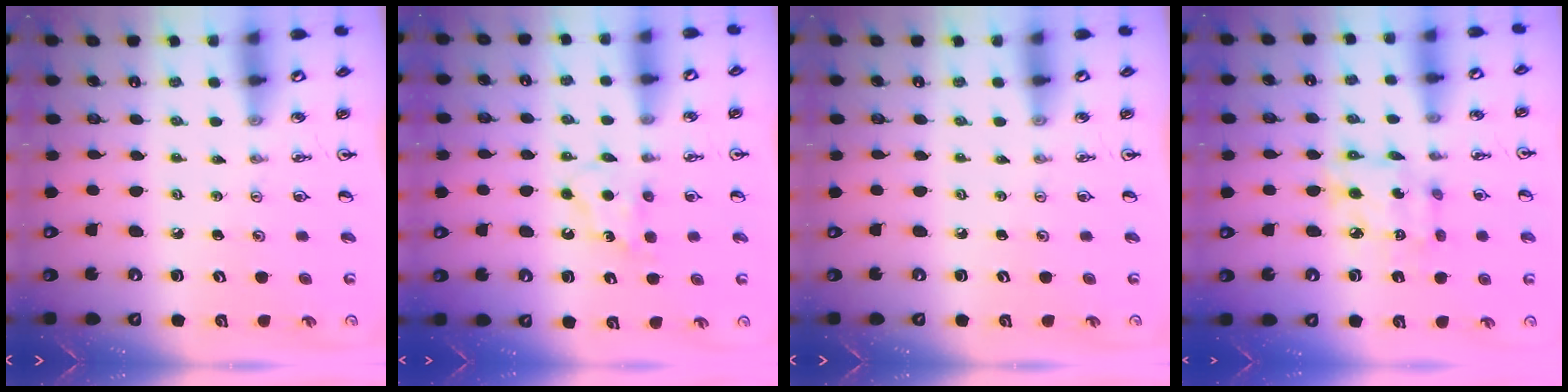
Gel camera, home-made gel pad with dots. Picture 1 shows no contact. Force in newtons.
{"total": 5.5, "press": 5.5, "slide": 0.6}
{"total": 0.0}
{"total": 8.2, "press": 8.1, "slide": 0.4}